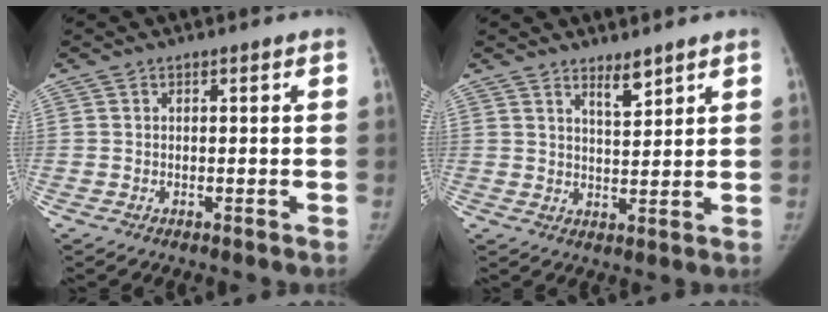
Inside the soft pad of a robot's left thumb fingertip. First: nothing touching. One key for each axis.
{"total": 4.0, "fx": 3.1, "fy": 0.9, "fz": 2.3, "tx": -0.029, "ty": -0.031, "tz": 0.055}